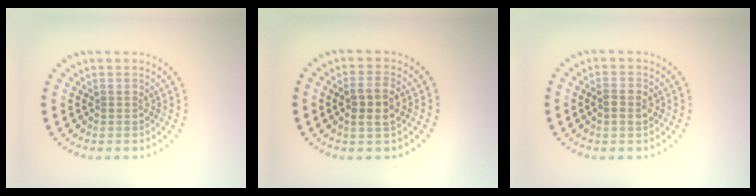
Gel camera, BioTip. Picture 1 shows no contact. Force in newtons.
{"total": 2.6, "press": 2.6, "slide": 0.7}
{"total": 1.8, "press": 1.8, "slide": 0.2}